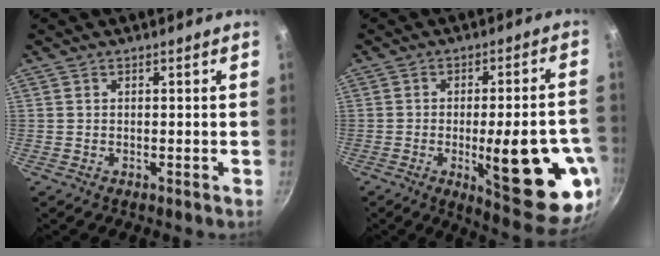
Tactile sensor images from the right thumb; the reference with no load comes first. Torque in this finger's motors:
{"motor_torque": [2.51, 2.40, 1.95, -0.54, 0.41]}